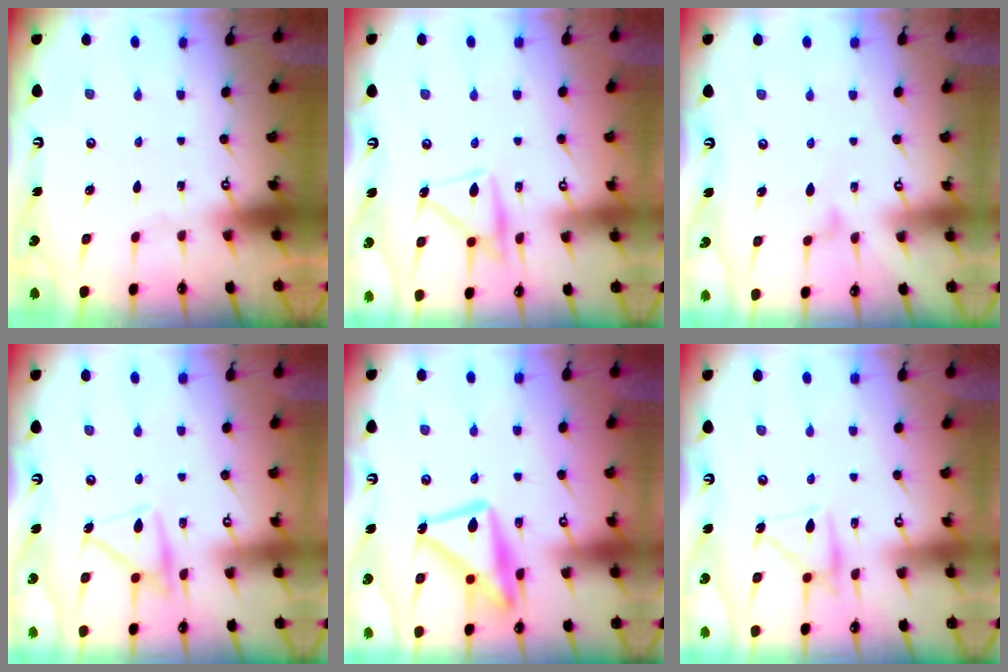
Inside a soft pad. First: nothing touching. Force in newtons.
{"total": 13.5, "press": 13.5, "slide": 0.6}
{"total": 8.4, "press": 8.4, "slide": 0.5}
{"total": 14.4, "press": 14.4, "slide": 1.0}
{"total": 17.7, "press": 17.6, "slide": 1.3}
{"total": 13.1, "press": 13.1, "slide": 0.8}